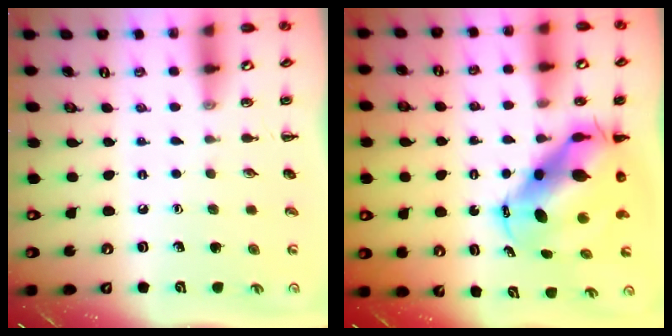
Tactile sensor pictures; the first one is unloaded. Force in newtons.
{"total": 11.0, "press": 10.7, "slide": 2.5}